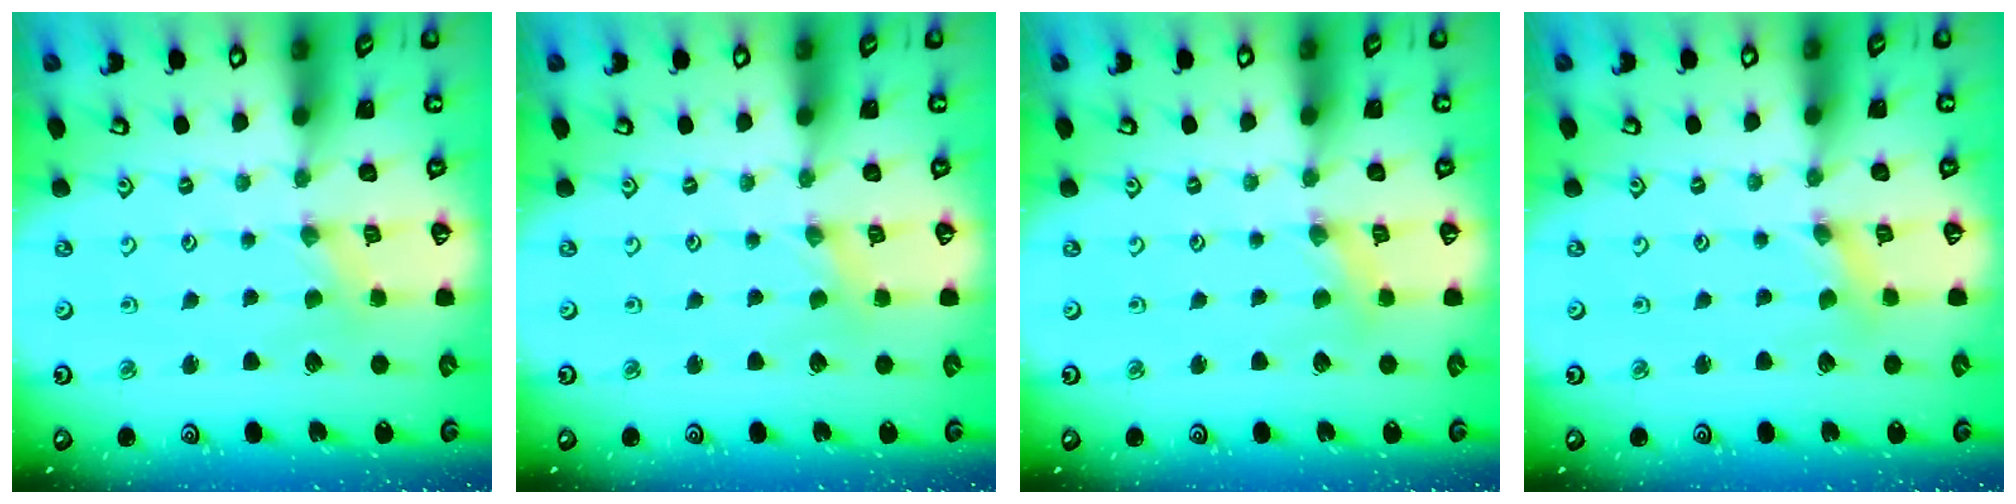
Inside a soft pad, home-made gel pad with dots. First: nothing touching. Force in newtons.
{"total": 0.0}
{"total": 0.9, "press": 0.9, "slide": 0.3}
{"total": 1.4, "press": 1.4, "slide": 0.0}